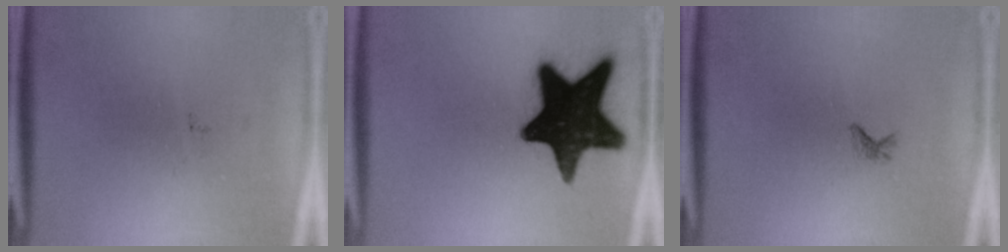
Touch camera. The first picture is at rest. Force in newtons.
{"total": 19.2}
{"total": 0.6}